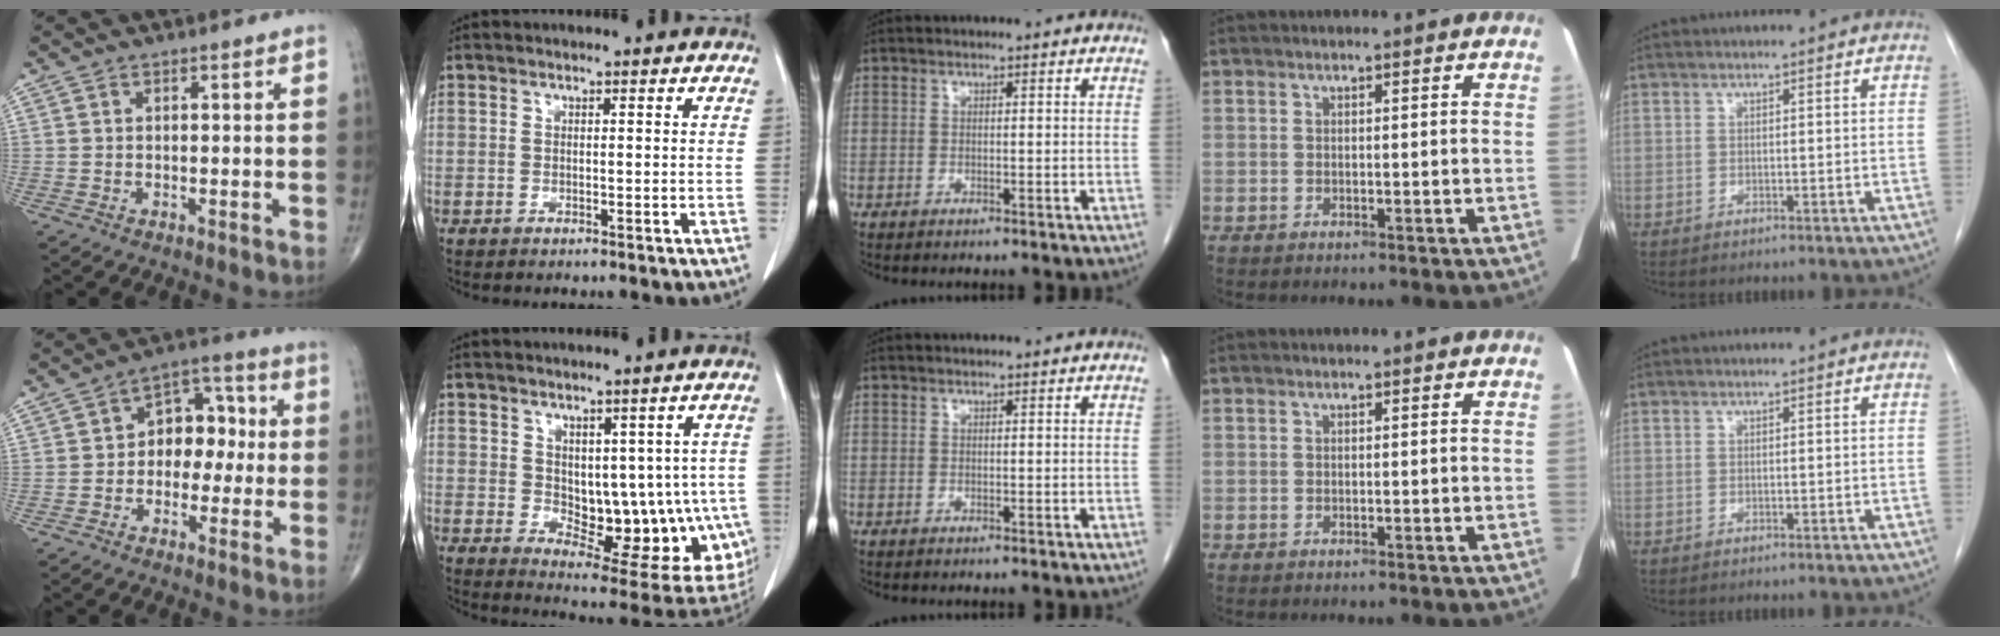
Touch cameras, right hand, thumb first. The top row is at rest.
{"thumb": {"total": 9.6, "force": [-0.3, 6.9, 6.7], "torque": [-0.055, 0.038, -0.018]}, "index": {"total": 14.1, "force": [-0.3, 7.3, 12.1], "torque": [-0.141, -0.005, 0.016]}}